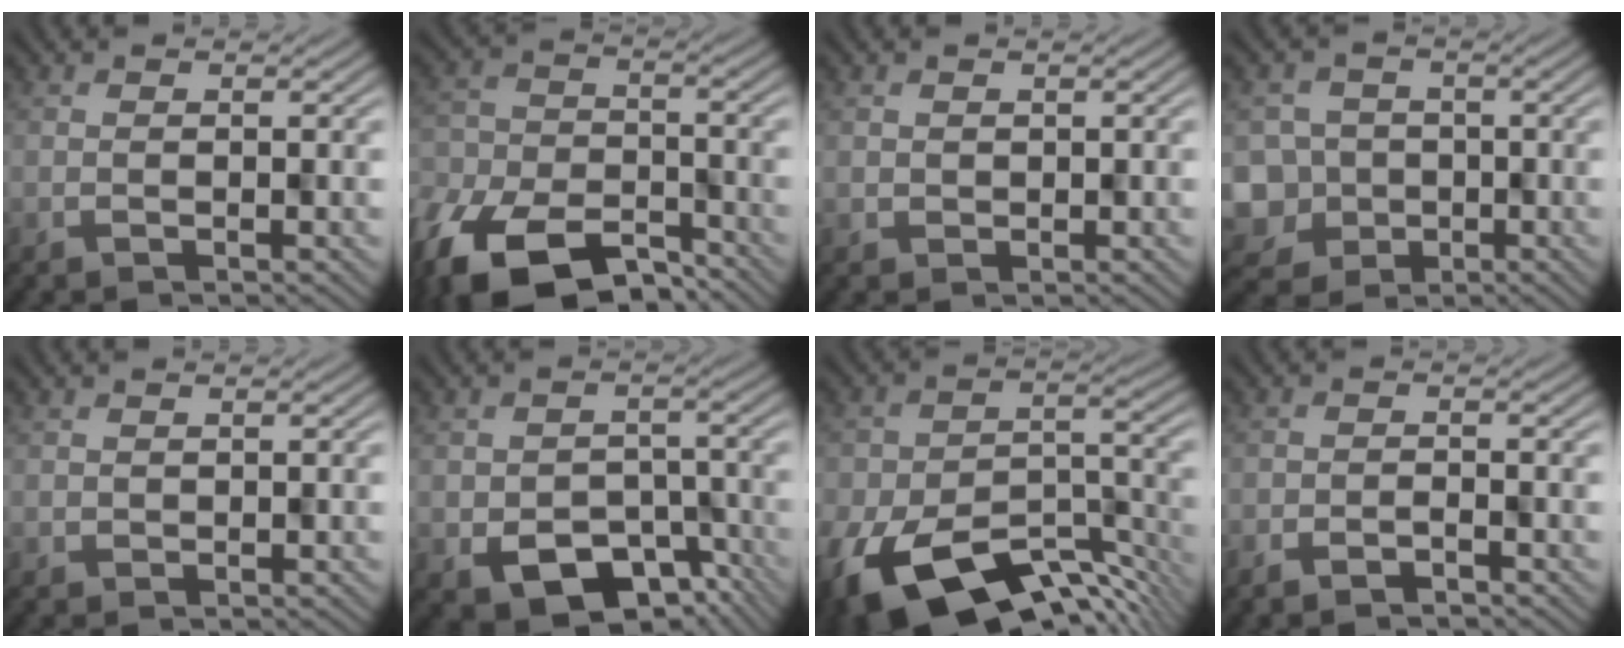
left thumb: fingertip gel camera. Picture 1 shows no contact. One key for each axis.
{"total": 14.3, "fx": -10.2, "fy": 7.2, "fz": 6.9, "tx": -0.183, "ty": -0.045, "tz": -0.169}
{"total": 0.9, "fx": 0.4, "fy": 0.6, "fz": -0.6, "tx": 0.012, "ty": -0.004, "tz": 0.008}
{"total": 8.8, "fx": -3.9, "fy": 7.8, "fz": 1.4, "tx": -0.060, "ty": -0.037, "tz": -0.084}
{"total": 0.6, "fx": 0.2, "fy": 0.4, "fz": -0.4, "tx": 0.009, "ty": -0.003, "tz": 0.005}
{"total": 8.3, "fx": -3.7, "fy": 5.7, "fz": 4.7, "tx": -0.079, "ty": -0.032, "tz": -0.046}
{"total": 14.9, "fx": -8.8, "fy": 7.4, "fz": 9.5, "tx": -0.193, "ty": -0.042, "tz": -0.137}
{"total": 1.9, "fx": -1.6, "fy": 0.6, "fz": 0.8, "tx": -0.015, "ty": 0.000, "tz": -0.026}